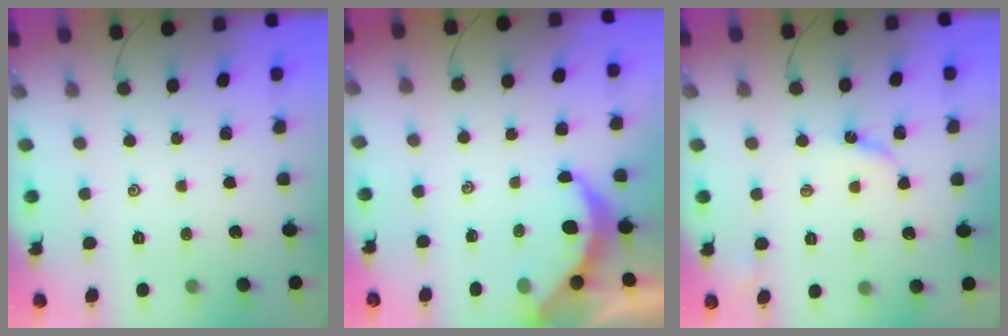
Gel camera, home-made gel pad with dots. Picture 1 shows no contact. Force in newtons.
{"total": 5.4, "press": 5.4, "slide": 0.4}
{"total": 4.9, "press": 4.9, "slide": 0.6}